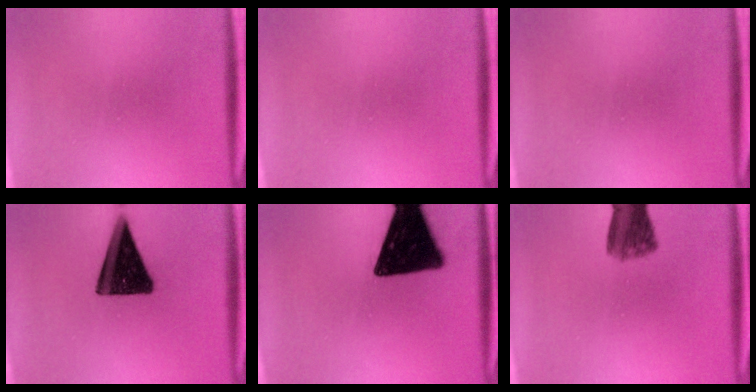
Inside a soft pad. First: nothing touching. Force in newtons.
{"total": 0.0}
{"total": 0.0}
{"total": 15.8}
{"total": 17.3}
{"total": 6.2}